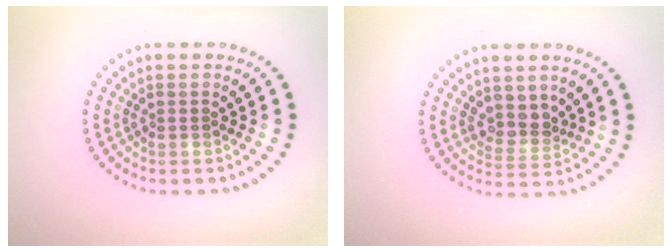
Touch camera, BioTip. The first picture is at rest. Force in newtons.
{"total": 2.5, "press": 2.0, "slide": 1.5}